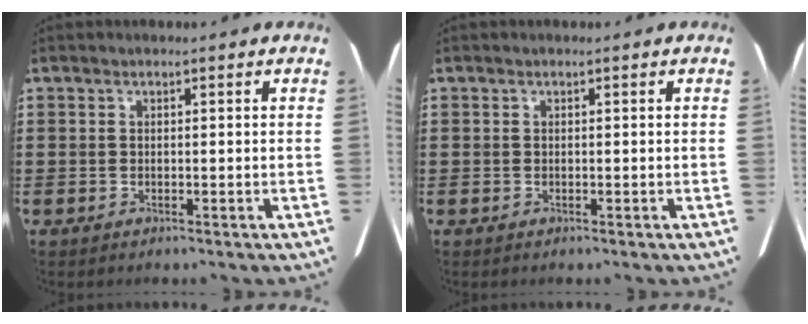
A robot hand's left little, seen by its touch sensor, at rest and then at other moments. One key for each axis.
{"total": 0.0}